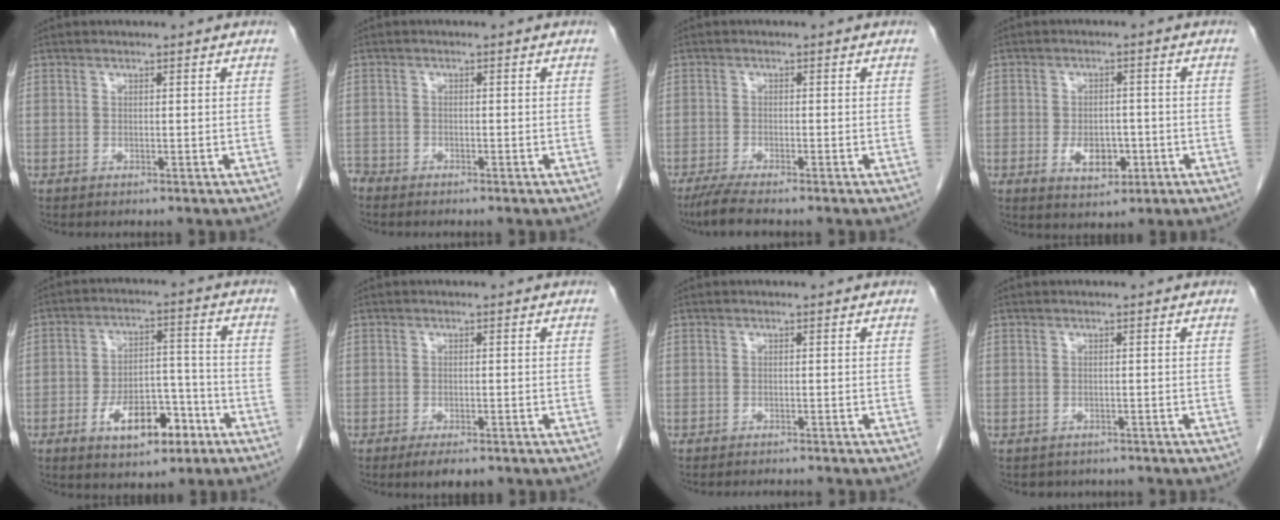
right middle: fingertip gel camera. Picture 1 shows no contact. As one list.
[{"total": 2.3, "force": [-2.2, 0.7, 0.3], "torque": [-0.005, -0.002, -0.040]}, {"total": 4.6, "force": [-3.7, 0.1, 2.7], "torque": [-0.052, -0.012, -0.064]}, {"total": 5.1, "force": [-1.6, 3.0, 3.8], "torque": [-0.059, 0.000, -0.017]}, {"total": 9.6, "force": [-4.9, 4.4, 7.0], "torque": [-0.117, 0.017, -0.073]}, {"total": 3.7, "force": [-2.6, 1.2, 2.3], "torque": [-0.034, -0.005, -0.036]}, {"total": 3.0, "force": [-2.8, 0.3, 0.8], "torque": [-0.009, -0.005, -0.036]}, {"total": 3.7, "force": [-3.2, 1.8, 0.7], "torque": [-0.011, 0.003, -0.036]}]